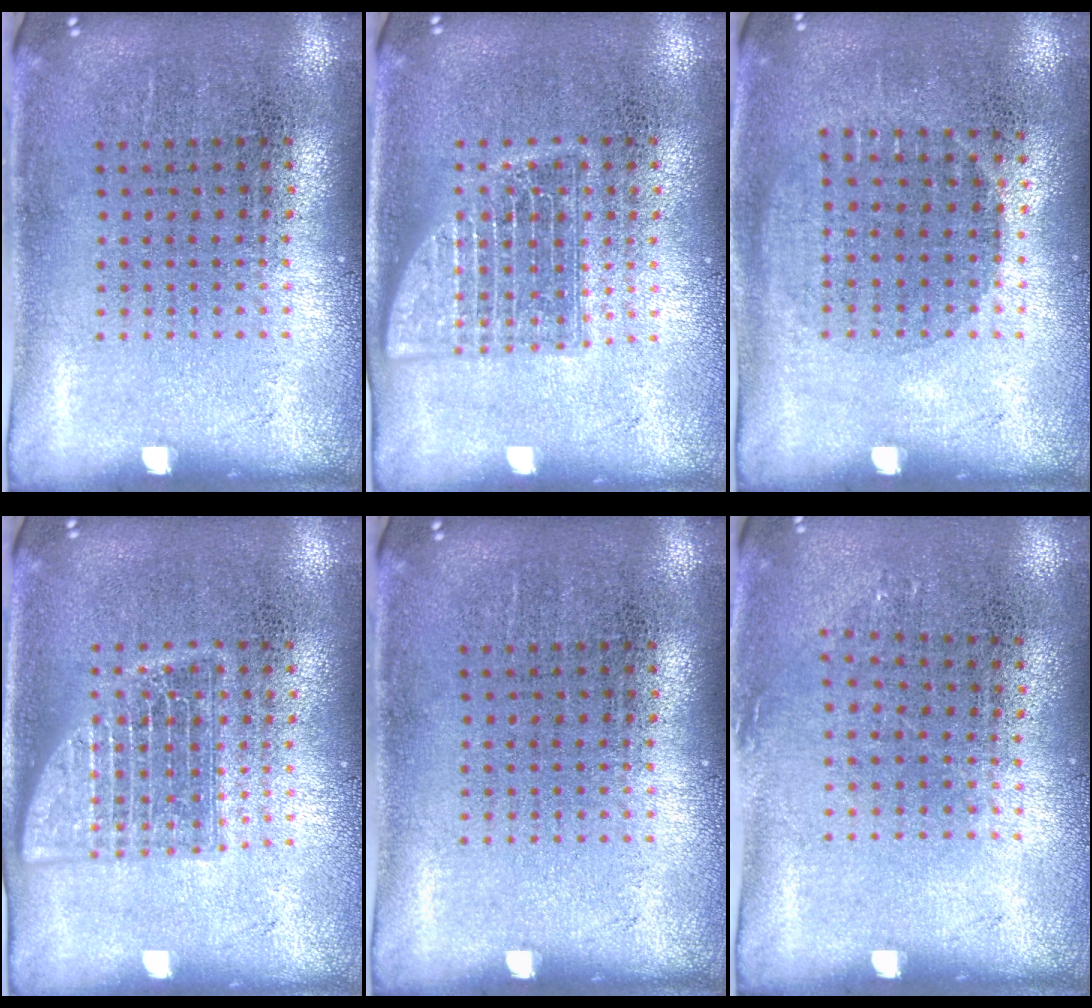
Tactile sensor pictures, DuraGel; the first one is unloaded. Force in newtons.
{"total": 2.1, "press": 2.0, "slide": 0.3}
{"total": 1.0, "press": 0.9, "slide": 0.5}
{"total": 2.1, "press": 2.0, "slide": 0.3}
{"total": 0.0}
{"total": 0.8, "press": 0.6, "slide": 0.5}